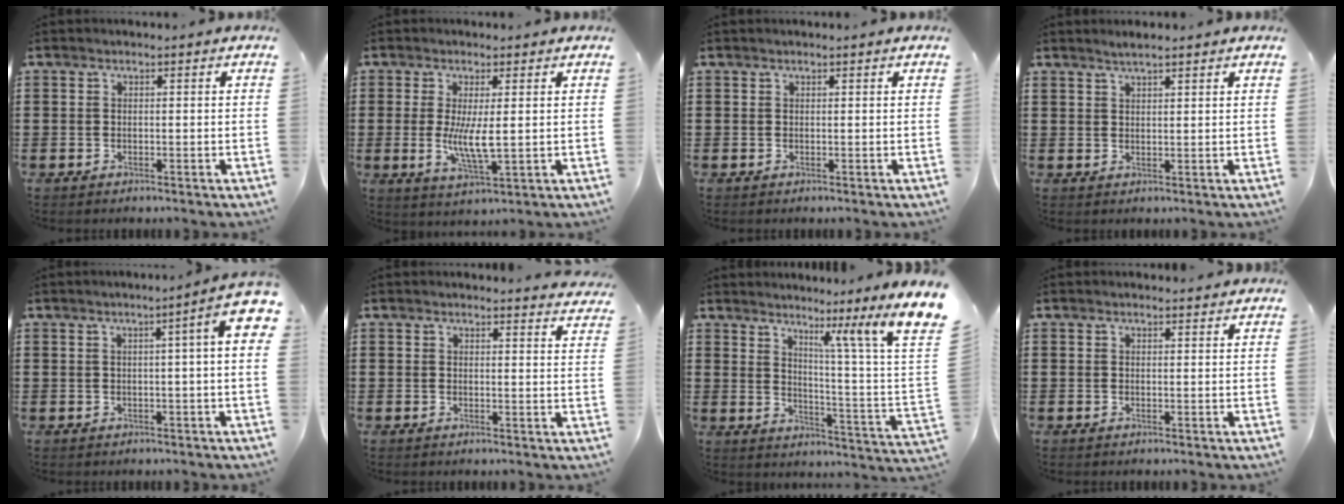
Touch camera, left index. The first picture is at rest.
{"total": 6.0, "force": [0.2, 1.4, 5.8], "torque": [-0.105, -0.007, 0.001]}
{"total": 0.0}
{"total": 1.6, "force": [1.6, 0.0, 0.4], "torque": [-0.011, 0.003, 0.030]}
{"total": 4.8, "force": [1.0, 0.2, 4.6], "torque": [-0.071, -0.012, 0.013]}
{"total": 2.3, "force": [2.3, -0.2, 0.1], "torque": [-0.002, -0.011, 0.042]}
{"total": 7.9, "force": [5.2, -1.2, 5.8], "torque": [-0.101, -0.051, 0.069]}
{"total": 0.8, "force": [0.8, 0.1, -0.1], "torque": [-0.001, 0.000, 0.015]}